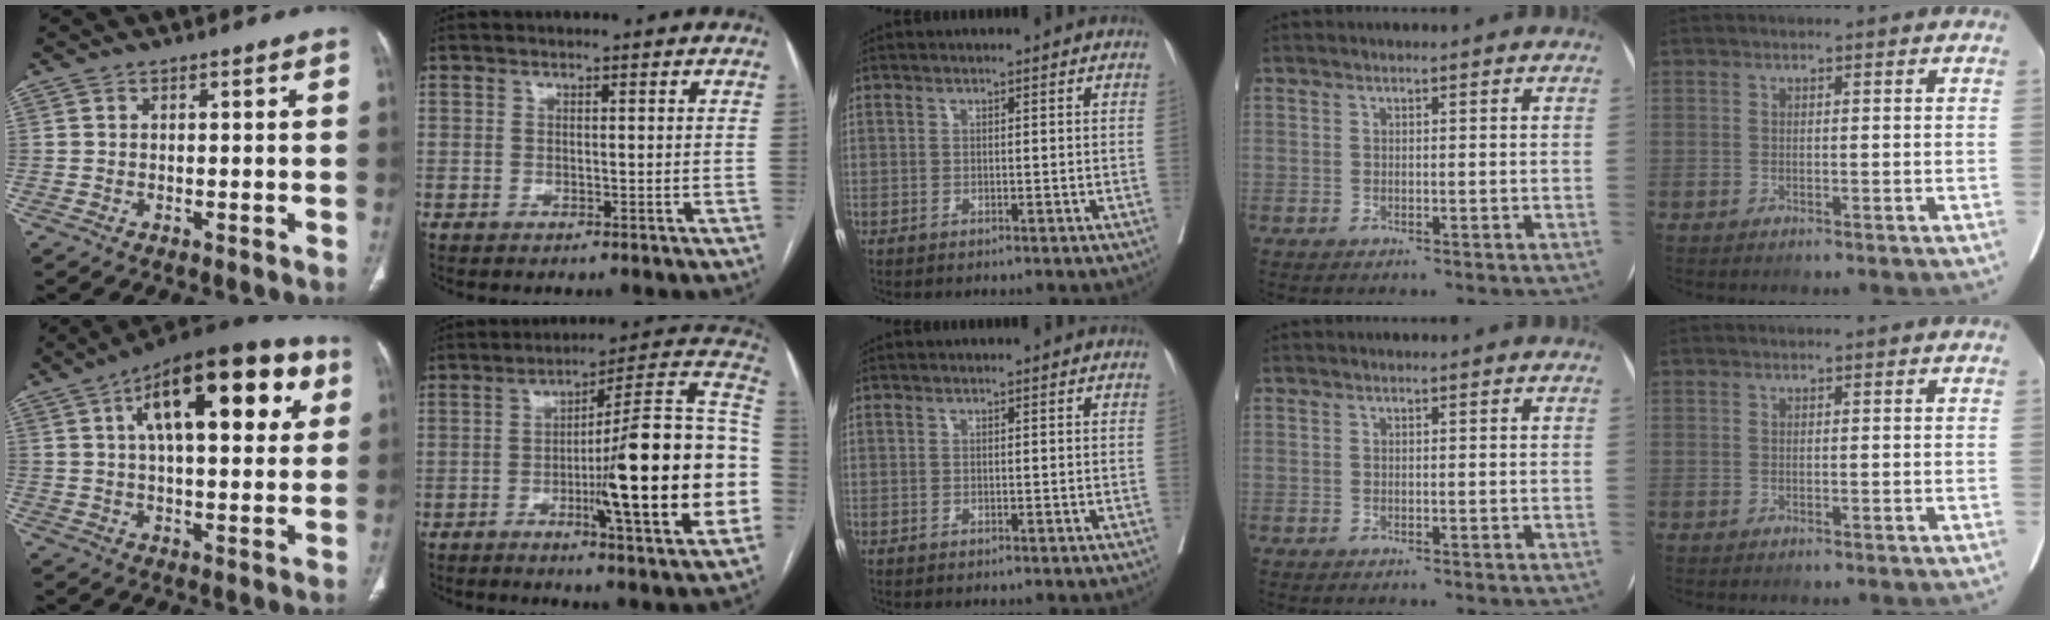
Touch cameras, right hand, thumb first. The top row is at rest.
{"thumb": {"total": 23.9, "force": [8.4, 10.1, 19.9], "torque": [-0.270, 0.013, 0.120]}, "index": {"total": 24.2, "force": [-4.0, 1.6, 23.8], "torque": [-0.275, 0.014, -0.061]}}